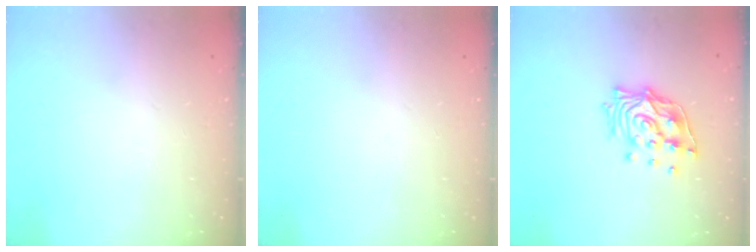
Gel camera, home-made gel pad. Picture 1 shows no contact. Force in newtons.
{"total": 0.0}
{"total": 14.2, "press": 14.1, "slide": 2.0}